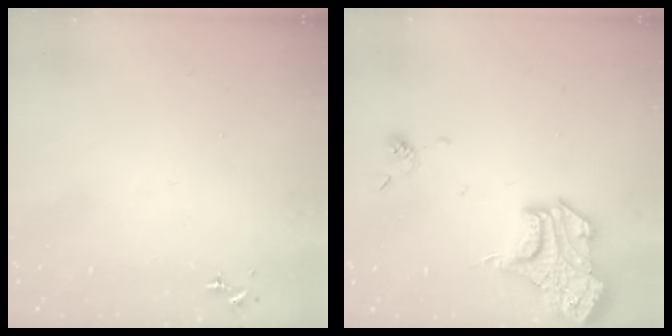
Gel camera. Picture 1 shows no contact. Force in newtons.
{"total": 19.9, "press": 19.8, "slide": 1.8}